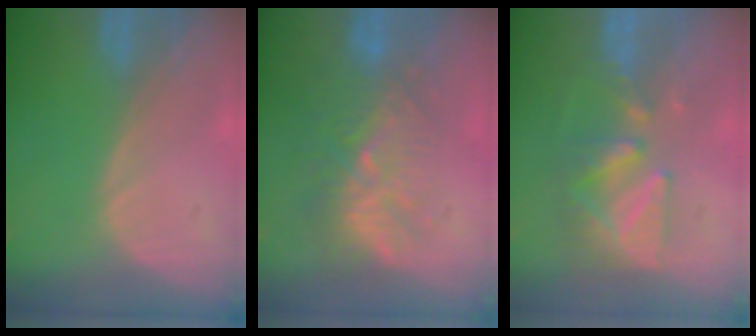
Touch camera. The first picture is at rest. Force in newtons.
{"total": 9.1, "press": 8.4, "slide": 3.4}
{"total": 8.9, "press": 7.8, "slide": 4.3}